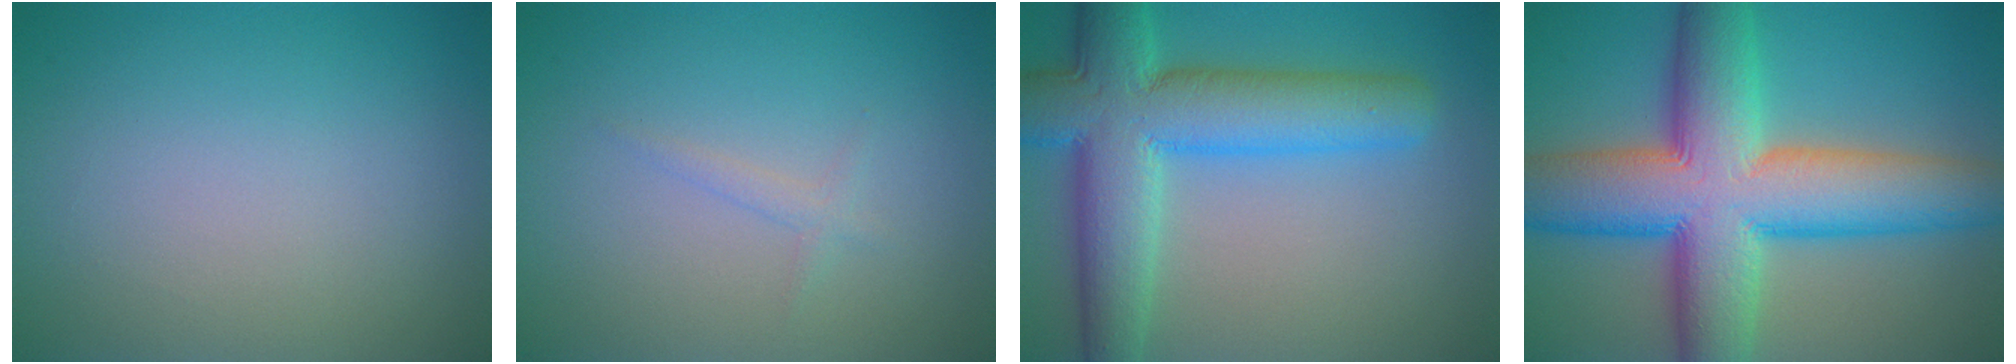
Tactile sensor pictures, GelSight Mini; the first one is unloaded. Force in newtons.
{"total": 0.9, "press": 0.9, "slide": 0.1}
{"total": 10.0, "press": 10.0, "slide": 0.3}
{"total": 14.2, "press": 14.2, "slide": 0.2}